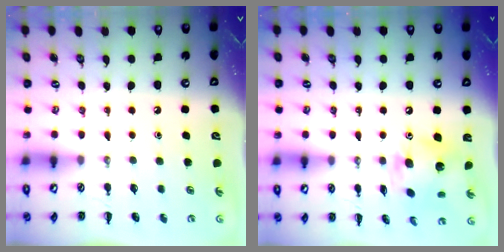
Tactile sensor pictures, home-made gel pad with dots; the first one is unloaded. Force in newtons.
{"total": 10.4, "press": 10.4, "slide": 0.5}